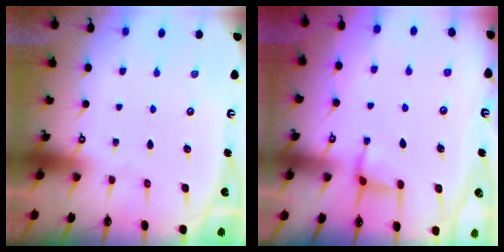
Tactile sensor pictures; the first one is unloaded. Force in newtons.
{"total": 2.4, "press": 2.3, "slide": 0.5}